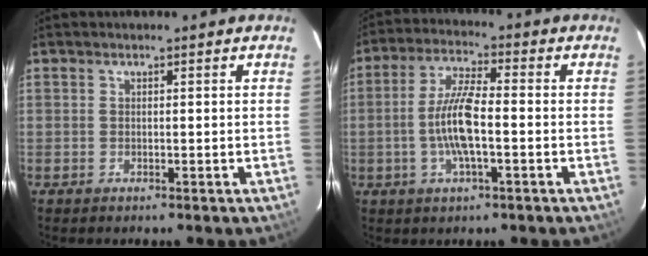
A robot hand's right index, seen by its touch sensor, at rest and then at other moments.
{"total": 9.1, "force": [-1.9, 2.0, 8.7], "torque": [-0.175, 0.003, -0.037]}